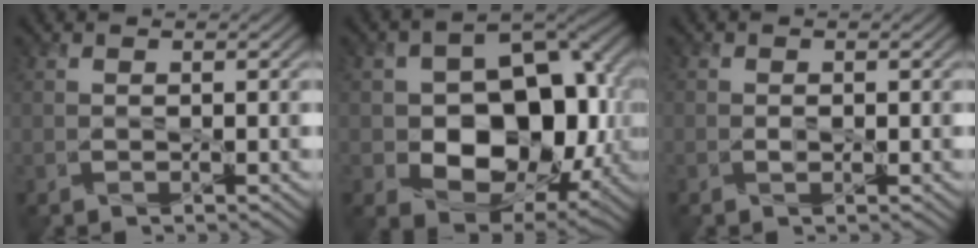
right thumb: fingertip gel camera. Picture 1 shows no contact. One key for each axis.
{"total": 14.4, "fx": -2.0, "fy": 10.0, "fz": 10.1, "tx": -0.129, "ty": -0.012, "tz": -0.037}
{"total": 0.8, "fx": -0.3, "fy": 0.5, "fz": 0.5, "tx": -0.009, "ty": 0.001, "tz": -0.009}